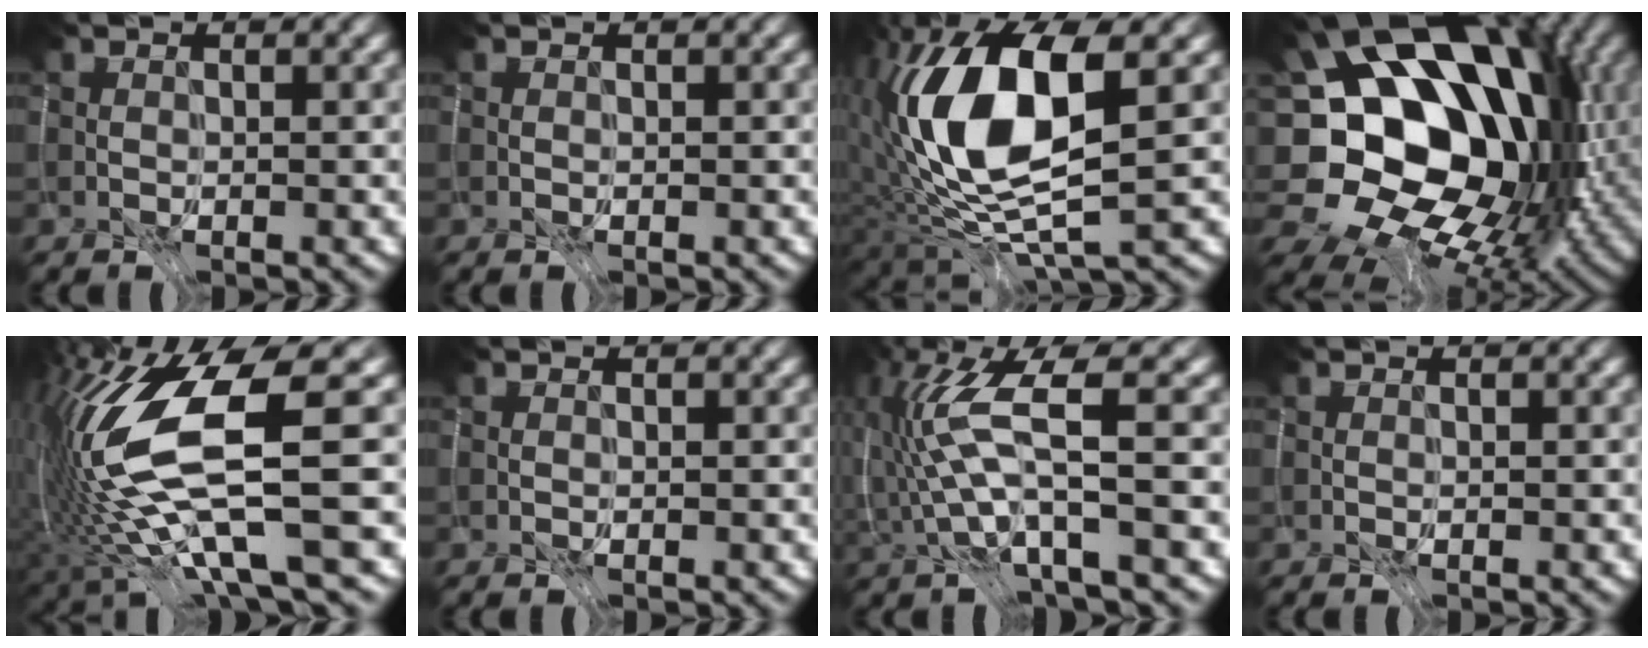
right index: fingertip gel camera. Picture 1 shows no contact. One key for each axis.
{"total": 0.0}
{"total": 7.0, "fx": -1.0, "fy": 0.6, "fz": 6.9, "tx": -0.133, "ty": -0.010, "tz": -0.001}
{"total": 13.1, "fx": -0.1, "fy": 8.5, "fz": 10.0, "tx": -0.149, "ty": -0.022, "tz": 0.036}
{"total": 11.1, "fx": -2.8, "fy": -1.1, "fz": 10.7, "tx": -0.220, "ty": -0.030, "tz": -0.022}
{"total": 0.0}
{"total": 5.9, "fx": -2.5, "fy": -2.7, "fz": 4.5, "tx": -0.105, "ty": -0.011, "tz": -0.030}
{"total": 0.0}